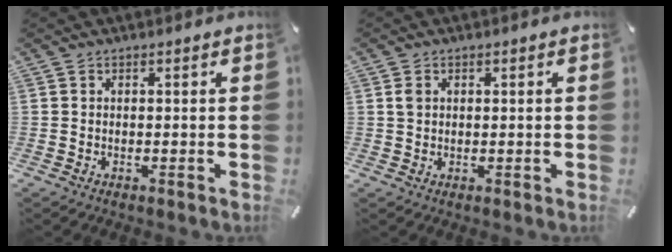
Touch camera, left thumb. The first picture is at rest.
{"total": 1.5, "force": [0.6, 1.2, 0.6], "torque": [-0.005, 0.002, 0.008]}